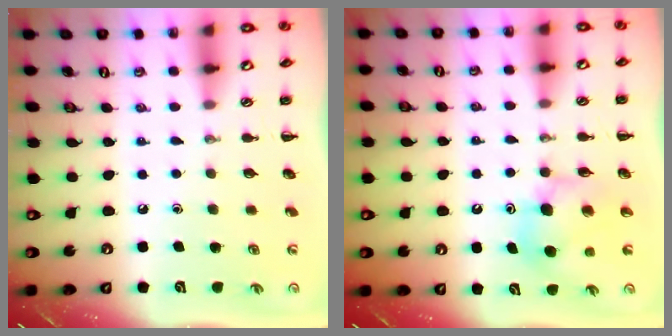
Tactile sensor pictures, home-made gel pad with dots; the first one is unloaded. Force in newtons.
{"total": 8.4, "press": 8.3, "slide": 1.0}